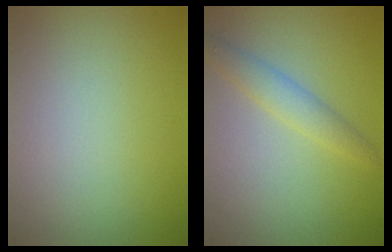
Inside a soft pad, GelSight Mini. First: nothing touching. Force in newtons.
{"total": 2.1, "press": 2.1, "slide": 0.0}